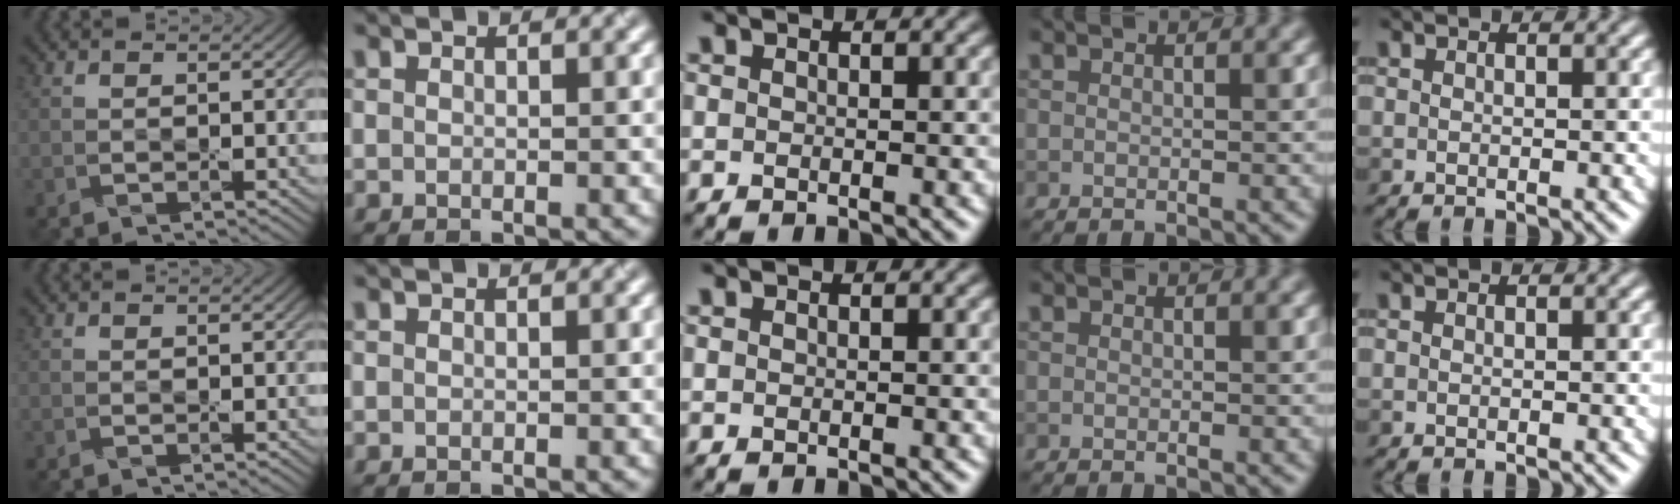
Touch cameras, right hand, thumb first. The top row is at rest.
{}